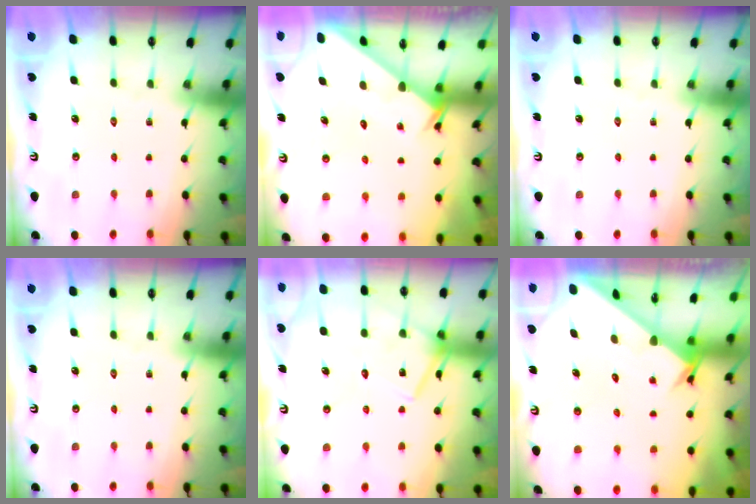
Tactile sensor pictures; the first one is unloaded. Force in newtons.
{"total": 1.9, "press": 1.9, "slide": 0.1}
{"total": 0.0}
{"total": 0.0}
{"total": 13.8, "press": 13.8, "slide": 0.9}
{"total": 2.4, "press": 2.4, "slide": 0.2}